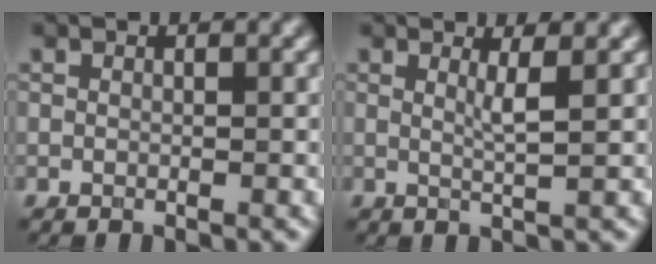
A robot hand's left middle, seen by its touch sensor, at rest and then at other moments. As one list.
[{"total": 1.7, "force": [0.6, 0.2, 1.6], "torque": [-0.029, -0.004, 0.009]}]